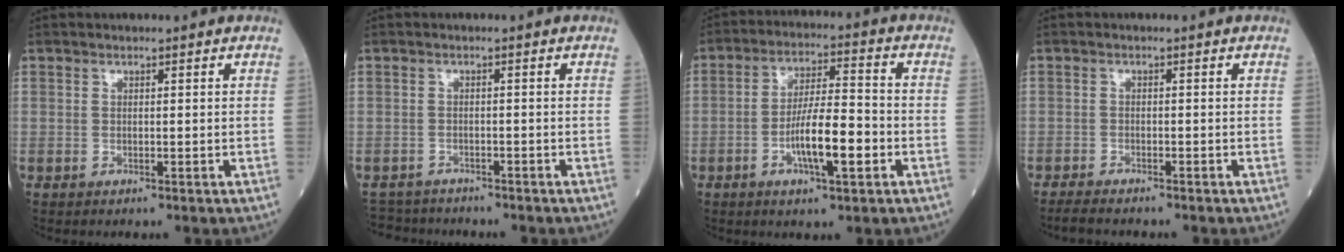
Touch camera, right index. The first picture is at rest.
{"total": 4.5, "force": [-4.3, 1.5, -0.4], "torque": [0.010, -0.007, -0.074]}
{"total": 9.6, "force": [-3.0, 1.6, 9.0], "torque": [-0.163, 0.004, -0.053]}
{"total": 3.4, "force": [-3.1, 0.7, 1.4], "torque": [-0.026, -0.009, -0.049]}